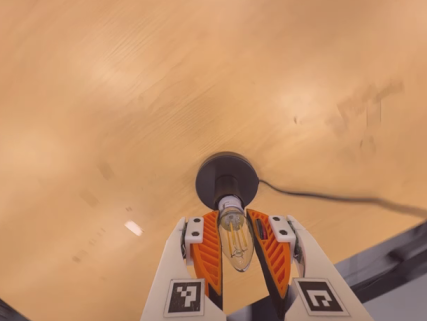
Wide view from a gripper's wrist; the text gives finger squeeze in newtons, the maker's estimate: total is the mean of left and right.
{"total": 15.1, "left": 15.1, "right": 15.1}